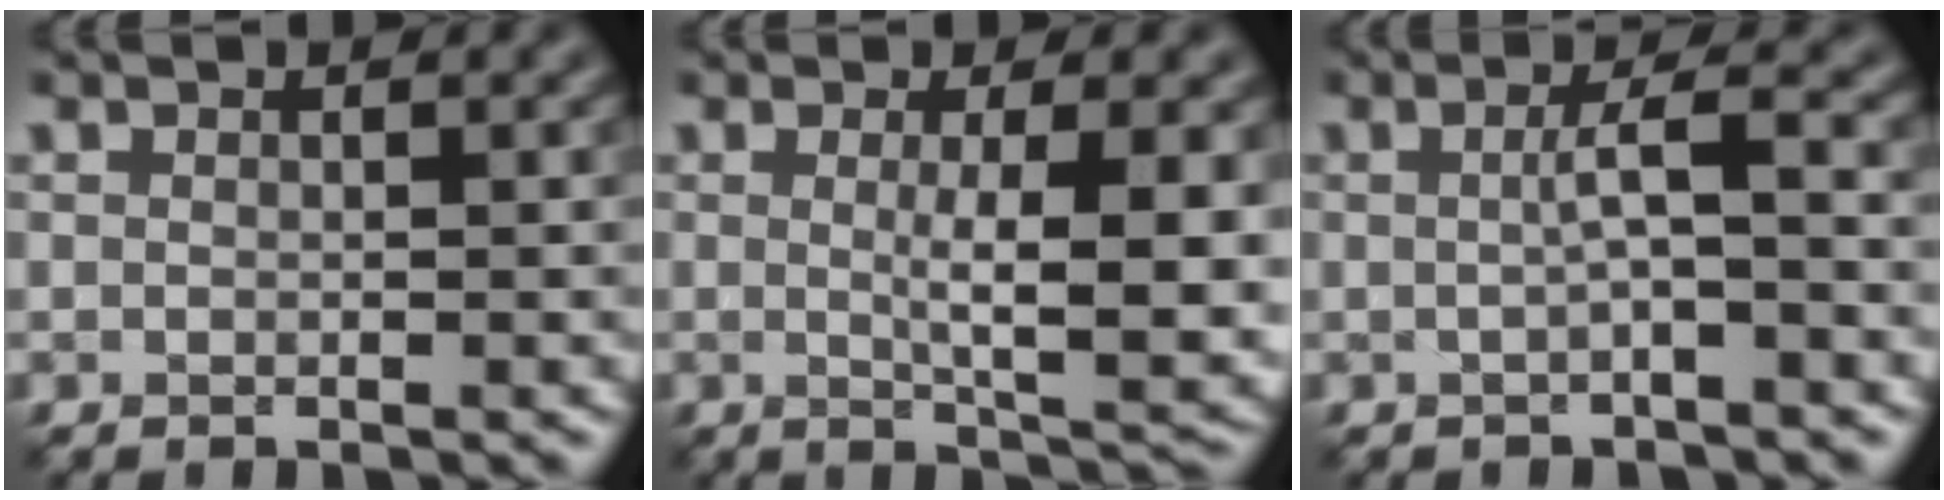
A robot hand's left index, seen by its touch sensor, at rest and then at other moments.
{"total": 6.7, "force": [0.2, 1.5, 6.5], "torque": [-0.091, -0.011, 0.010]}
{"total": 2.6, "force": [-0.1, 0.3, 2.6], "torque": [-0.050, 0.008, -0.006]}